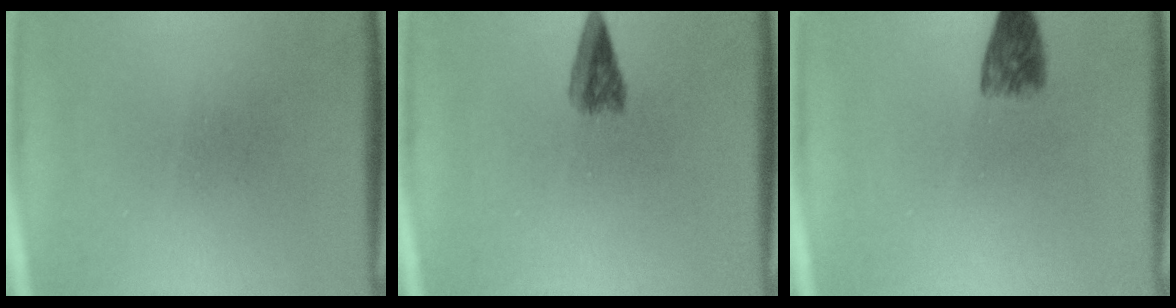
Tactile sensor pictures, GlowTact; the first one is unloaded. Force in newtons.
{"total": 3.0}
{"total": 3.8}